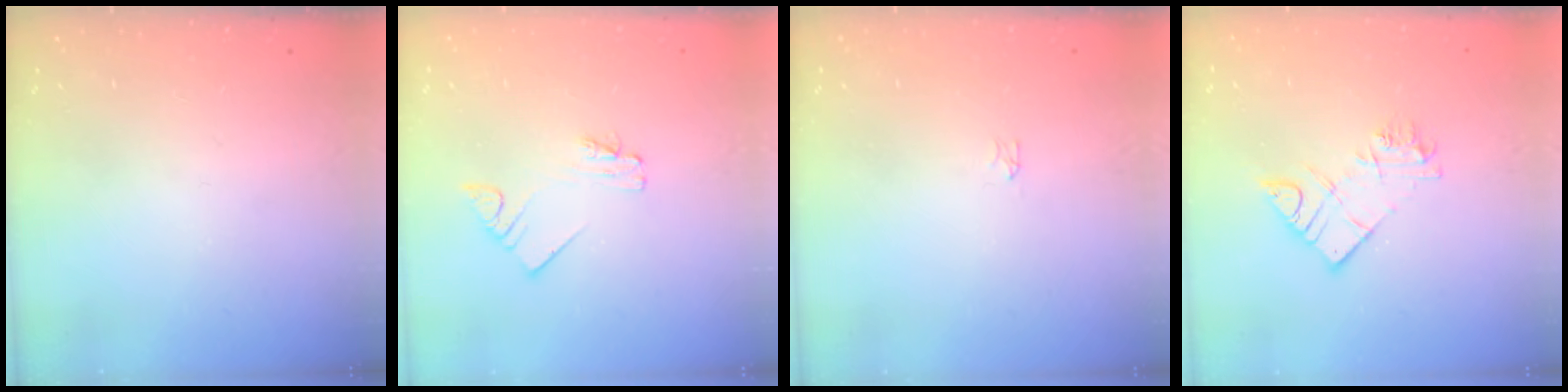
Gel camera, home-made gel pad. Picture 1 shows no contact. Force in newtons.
{"total": 1.9, "press": 1.9, "slide": 0.1}
{"total": 0.0}
{"total": 10.0, "press": 9.9, "slide": 0.9}